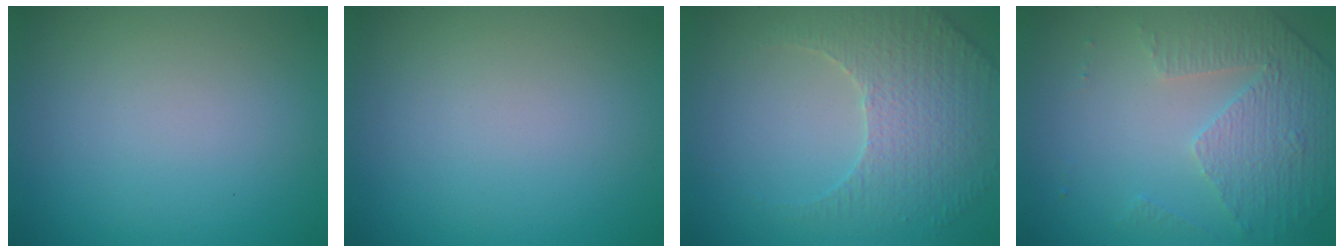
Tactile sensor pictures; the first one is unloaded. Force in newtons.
{"total": 0.0}
{"total": 3.8, "press": 3.6, "slide": 1.2}
{"total": 4.8, "press": 3.3, "slide": 3.6}